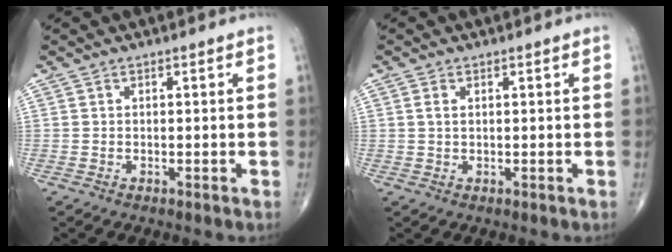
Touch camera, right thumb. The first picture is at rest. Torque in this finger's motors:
{"motor_torque": [-0.13, 0.16, 0.30, 0.14, 0.00]}